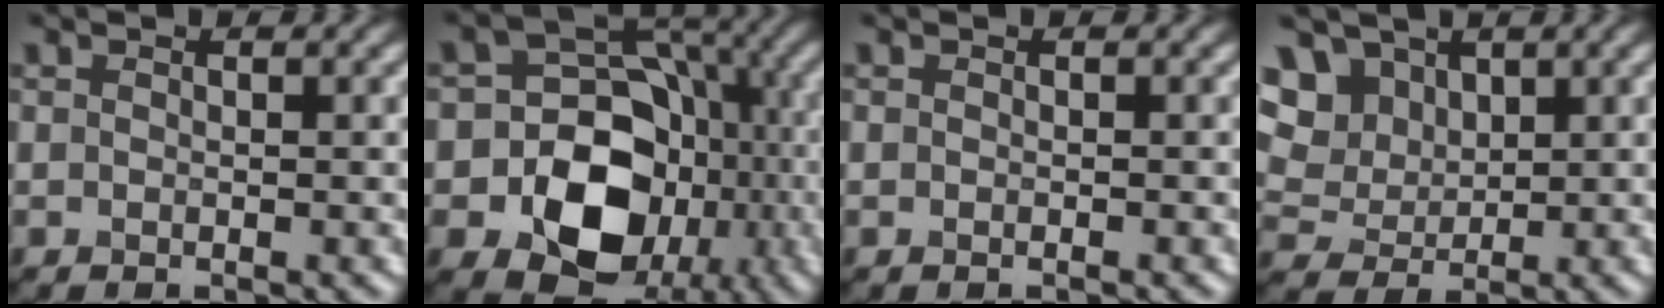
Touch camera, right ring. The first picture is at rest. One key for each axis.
{"total": 13.2, "fx": -4.0, "fy": 10.5, "fz": 7.0, "tx": -0.091, "ty": -0.011, "tz": -0.092}
{"total": 0.0}
{"total": 10.3, "fx": 5.0, "fy": 7.6, "fz": 4.8, "tx": -0.111, "ty": 0.023, "tz": 0.077}